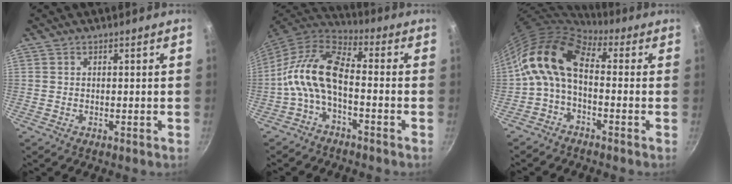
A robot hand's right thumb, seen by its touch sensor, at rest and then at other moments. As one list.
[{"total": 11.6, "force": [-2.8, 5.6, 9.8], "torque": [-0.196, 0.043, -0.068]}, {"total": 10.5, "force": [-0.5, 6.0, 8.6], "torque": [-0.156, 0.035, -0.026]}]